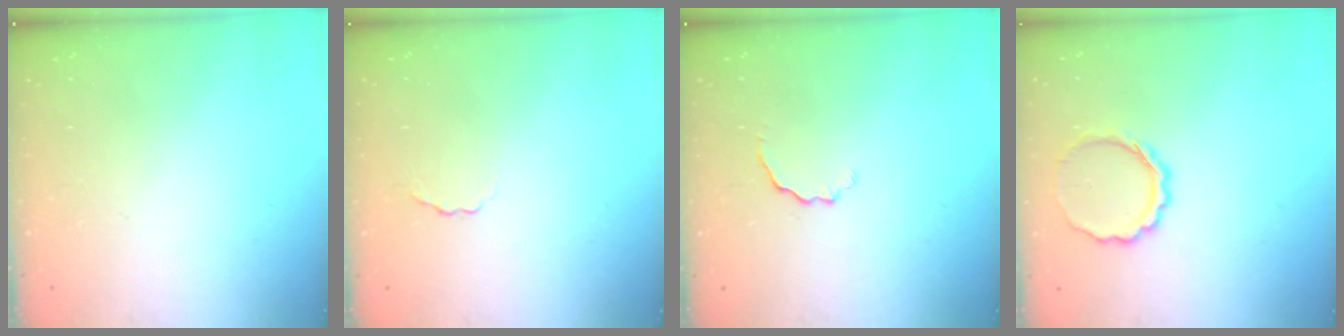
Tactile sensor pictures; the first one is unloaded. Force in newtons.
{"total": 1.7, "press": 1.6, "slide": 0.5}
{"total": 2.9, "press": 2.8, "slide": 0.8}
{"total": 7.7, "press": 7.5, "slide": 1.4}